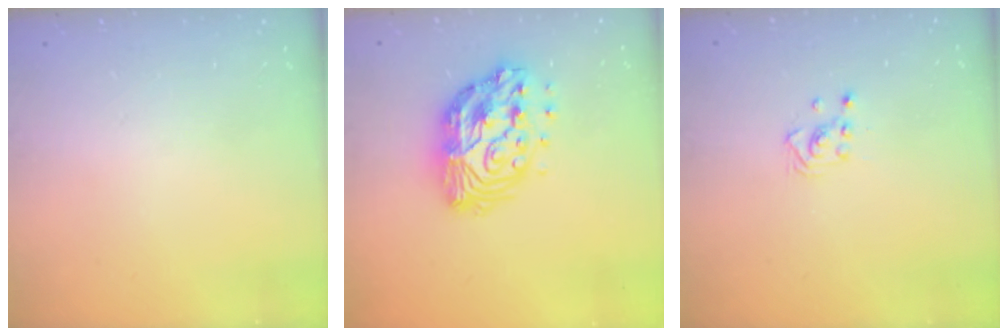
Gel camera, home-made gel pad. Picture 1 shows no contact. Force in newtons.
{"total": 15.1, "press": 15.0, "slide": 1.1}
{"total": 2.8, "press": 2.8, "slide": 0.3}